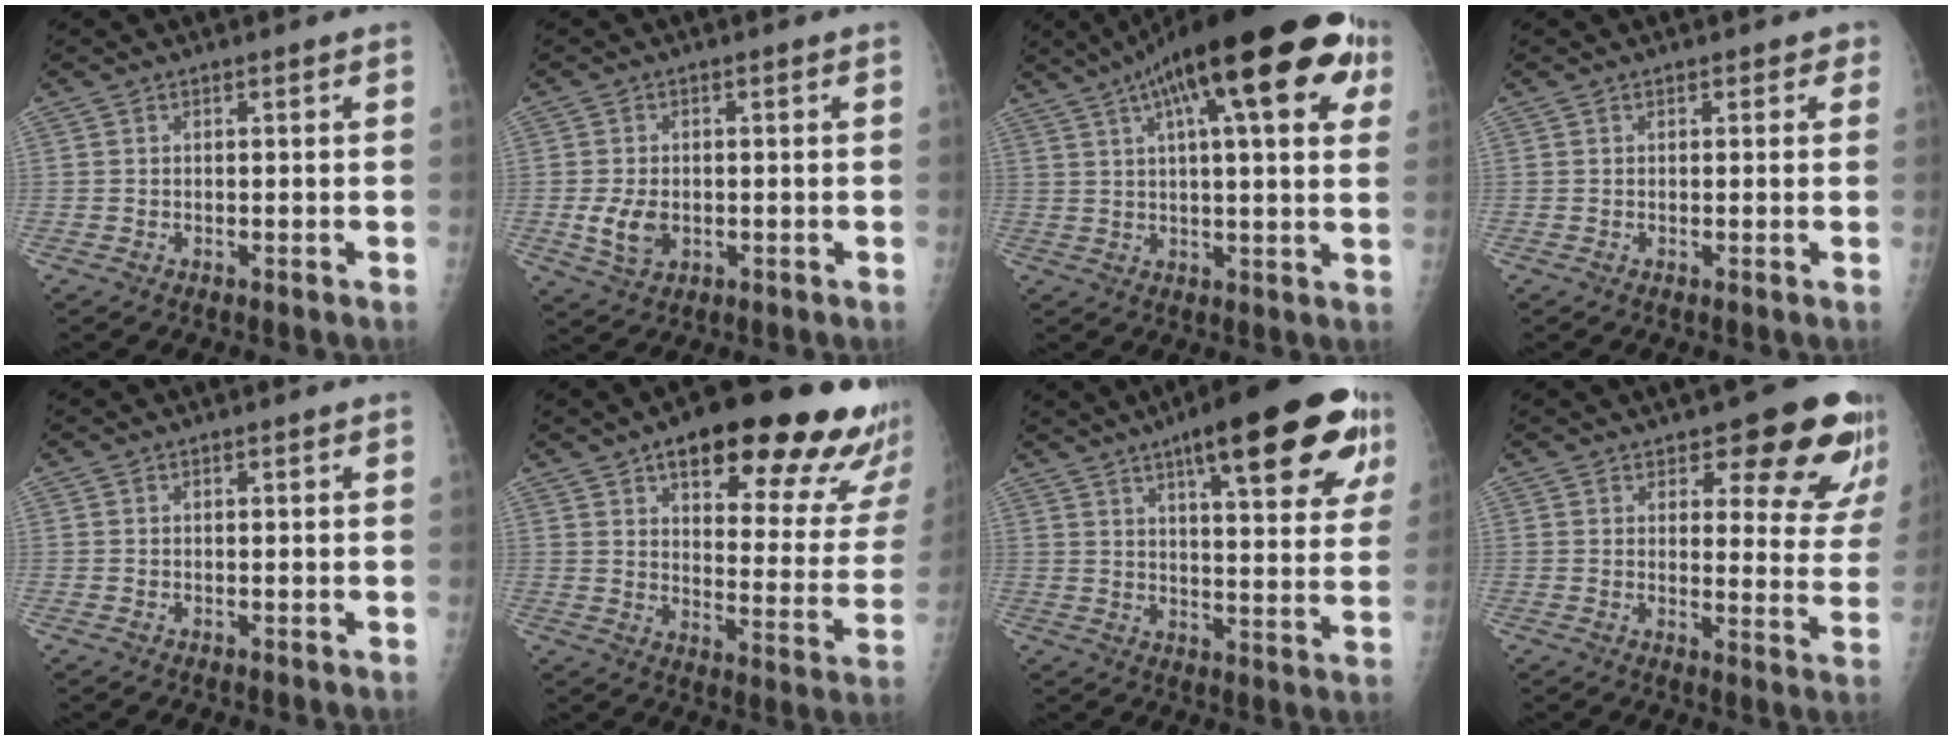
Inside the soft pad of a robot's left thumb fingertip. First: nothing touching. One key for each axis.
{"total": 5.3, "fx": -0.9, "fy": 3.6, "fz": 3.8, "tx": -0.067, "ty": -0.006, "tz": -0.009}
{"total": 25.6, "fx": 11.4, "fy": 7.3, "fz": 21.7, "tx": -0.317, "ty": 0.020, "tz": 0.161}
{"total": 1.5, "fx": 0.9, "fy": 1.0, "fz": 0.6, "tx": 0.012, "ty": 0.000, "tz": 0.004}
{"total": 0.0}
{"total": 27.1, "fx": 17.5, "fy": 8.7, "fz": 18.8, "tx": -0.204, "ty": -0.065, "tz": 0.228}
{"total": 23.9, "fx": 12.9, "fy": 6.2, "fz": 19.1, "tx": -0.242, "ty": -0.025, "tz": 0.176}
{"total": 15.8, "fx": 10.4, "fy": 5.9, "fz": 10.3, "tx": -0.077, "ty": -0.060, "tz": 0.117}